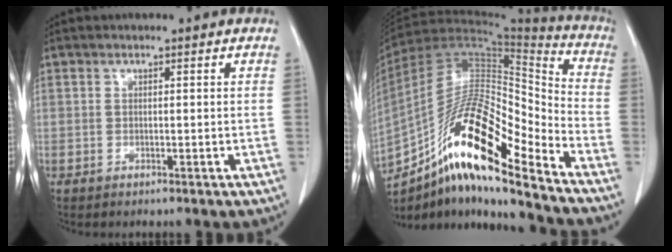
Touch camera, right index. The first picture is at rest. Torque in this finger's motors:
{"motor_torque": [0.77, -0.72, 0.82, 0.21]}